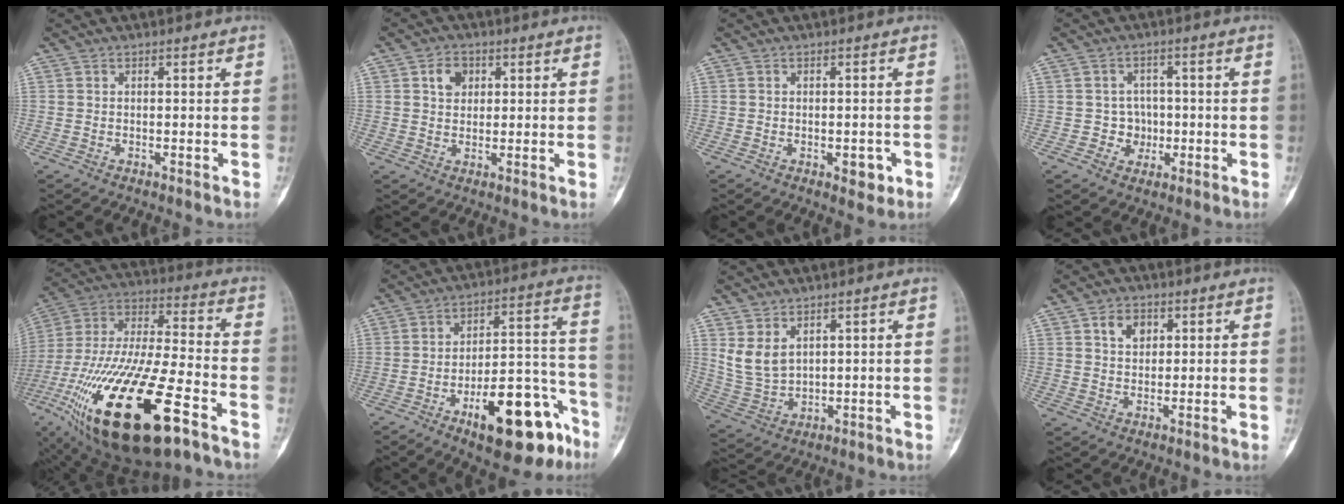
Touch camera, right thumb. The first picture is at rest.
{"total": 4.3, "force": [1.5, 3.4, 2.3], "torque": [-0.020, -0.001, 0.024]}
{"total": 3.1, "force": [-1.0, 1.7, 2.4], "torque": [-0.017, 0.004, -0.008]}
{"total": 4.2, "force": [-0.6, 4.1, 0.9], "torque": [0.023, 0.014, -0.012]}
{"total": 33.0, "force": [-15.7, 11.1, 26.9], "torque": [-0.562, 0.021, -0.267]}
{"total": 20.3, "force": [-10.8, 7.8, 15.3], "torque": [-0.175, 0.083, -0.152]}
{"total": 6.4, "force": [3.0, 3.9, 4.0], "torque": [-0.072, -0.017, 0.078]}
{"total": 4.7, "force": [1.9, 3.4, 2.6], "torque": [-0.028, -0.005, 0.031]}